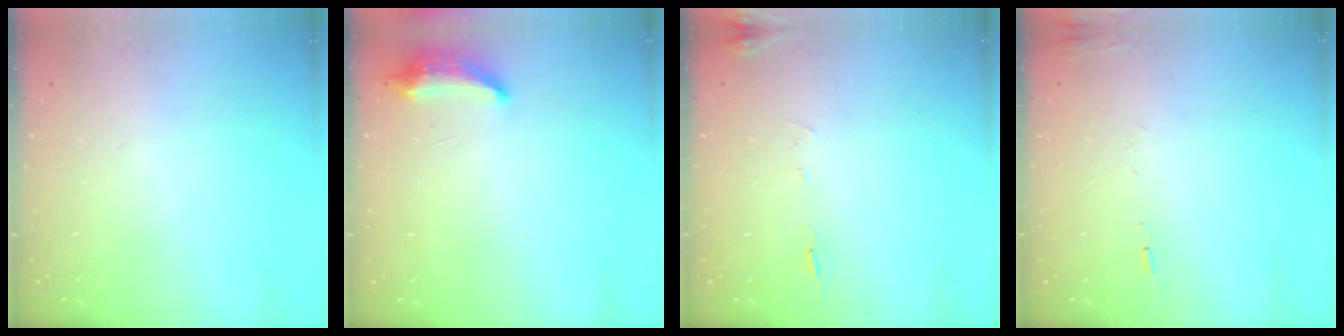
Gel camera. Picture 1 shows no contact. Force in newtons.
{"total": 14.7, "press": 10.1, "slide": 10.7}
{"total": 8.0, "press": 7.8, "slide": 1.8}
{"total": 7.2, "press": 7.2, "slide": 0.7}